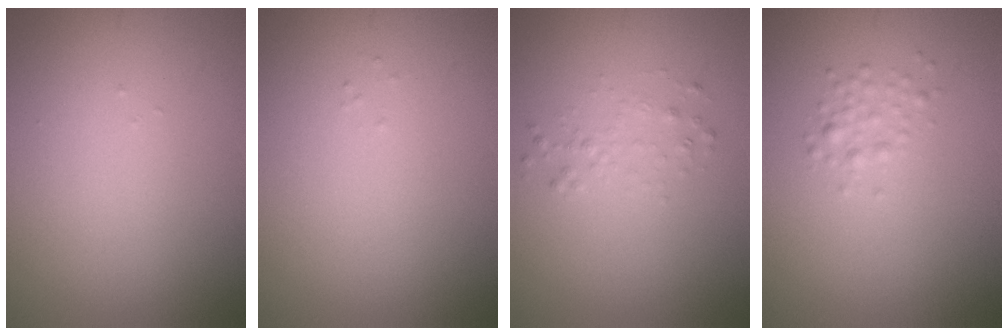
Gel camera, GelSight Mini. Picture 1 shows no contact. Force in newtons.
{"total": 0.0}
{"total": 1.1, "press": 1.1, "slide": 0.1}
{"total": 1.3, "press": 1.3, "slide": 0.1}